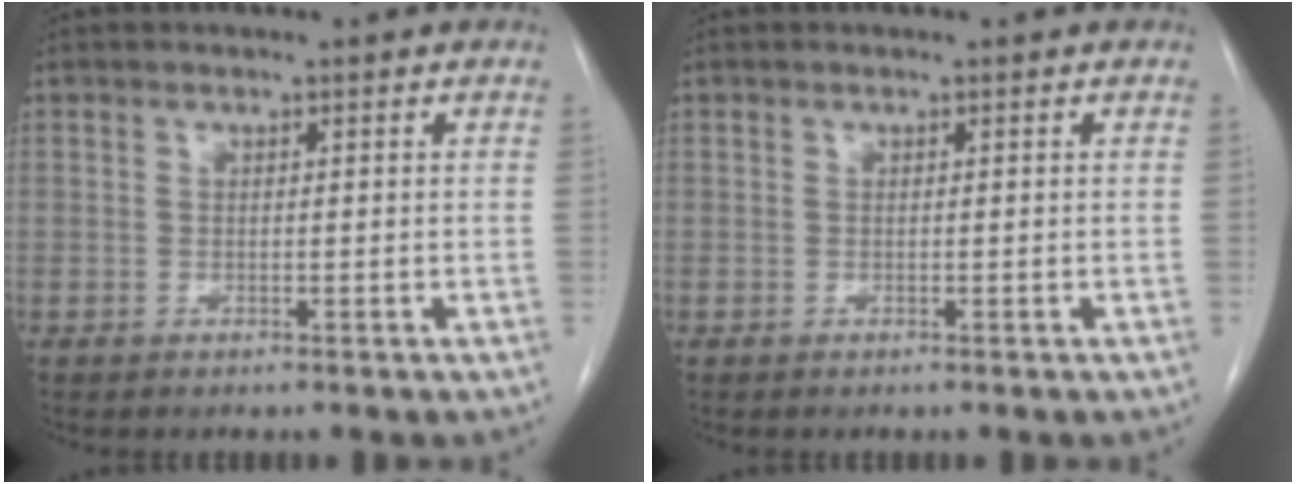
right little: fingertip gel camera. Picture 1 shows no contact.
{"total": 0.0}